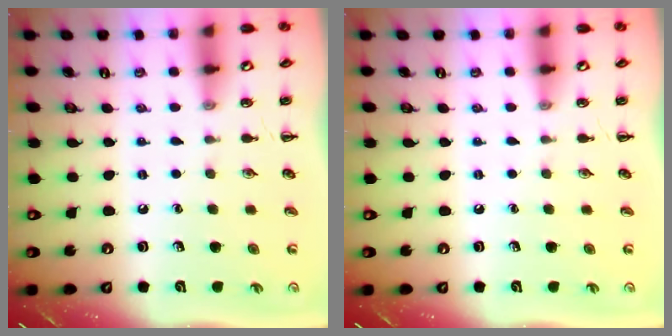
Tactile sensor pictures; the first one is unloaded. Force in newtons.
{"total": 0.0}